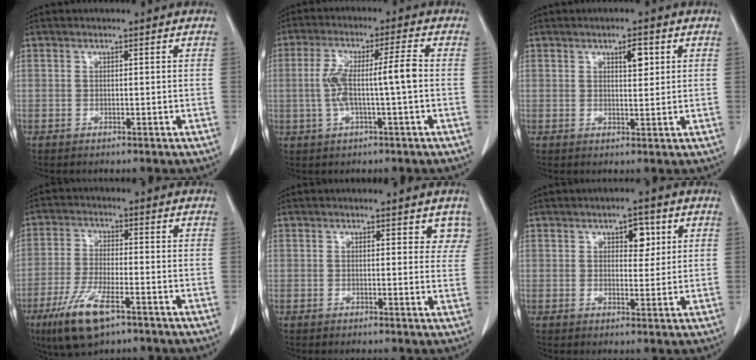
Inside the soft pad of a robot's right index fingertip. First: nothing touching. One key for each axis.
{"total": 7.9, "fx": -0.5, "fy": 0.4, "fz": 7.8, "tx": -0.157, "ty": 0.020, "tz": -0.009}
{"total": 2.8, "fx": 1.3, "fy": 0.9, "fz": 2.3, "tx": -0.038, "ty": -0.003, "tz": 0.021}
{"total": 9.3, "fx": -5.3, "fy": 2.2, "fz": 7.3, "tx": -0.154, "ty": -0.021, "tz": -0.093}
{"total": 3.7, "fx": 2.8, "fy": 1.9, "fz": 1.5, "tx": 0.006, "ty": -0.007, "tz": 0.021}
{"total": 3.9, "fx": 1.7, "fy": 2.0, "fz": 2.8, "tx": -0.036, "ty": 0.004, "tz": 0.024}